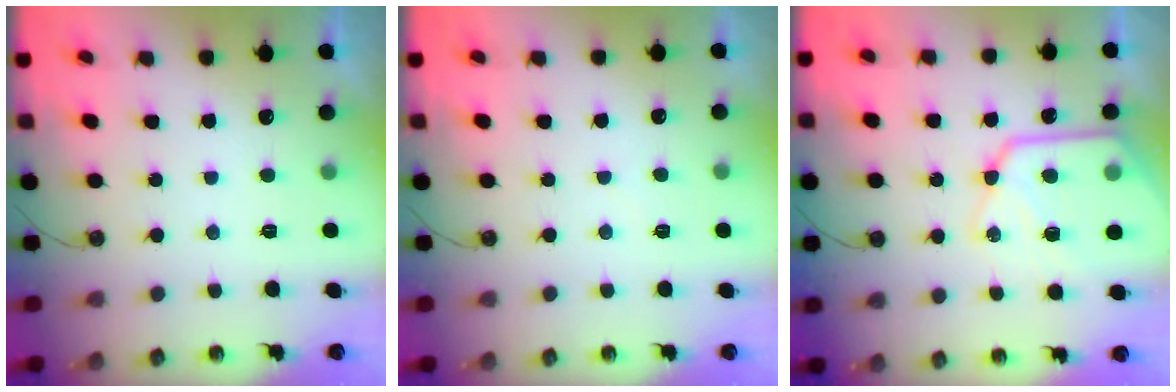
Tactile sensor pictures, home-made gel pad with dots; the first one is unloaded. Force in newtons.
{"total": 2.8, "press": 2.7, "slide": 0.5}
{"total": 16.1, "press": 16.0, "slide": 1.9}